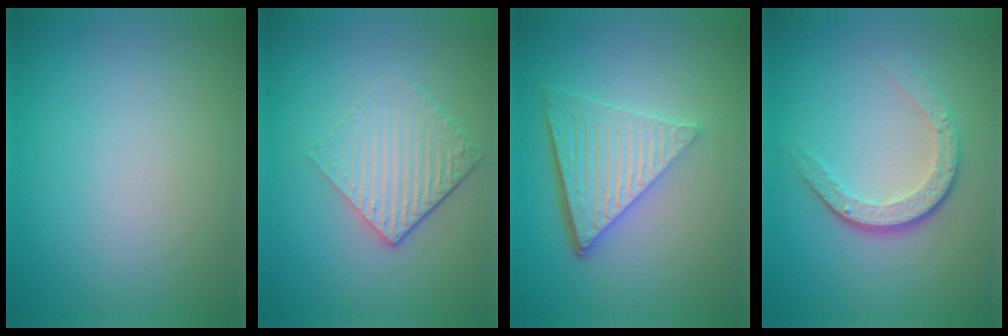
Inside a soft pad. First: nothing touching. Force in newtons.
{"total": 3.8, "press": 2.8, "slide": 2.6}
{"total": 6.5, "press": 4.3, "slide": 4.9}
{"total": 3.7, "press": 2.6, "slide": 2.6}